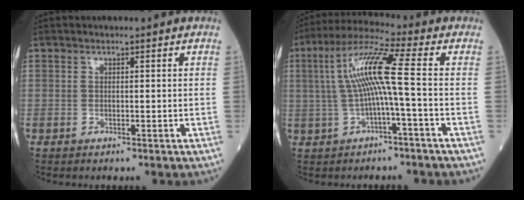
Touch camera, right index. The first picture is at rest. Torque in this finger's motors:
{"motor_torque": [0.52, 0.07, 0.73, 0.21]}